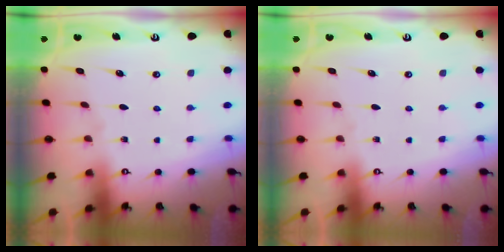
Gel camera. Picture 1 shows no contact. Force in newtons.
{"total": 0.0}